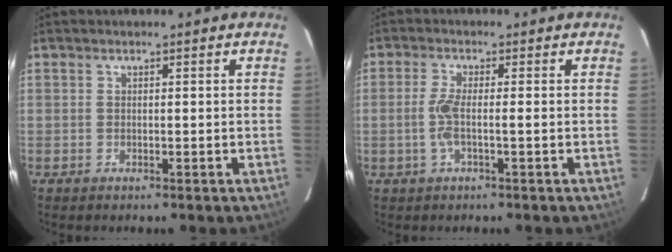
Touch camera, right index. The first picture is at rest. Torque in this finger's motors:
{"motor_torque": [0.51, -0.13, 0.16, 0.08]}